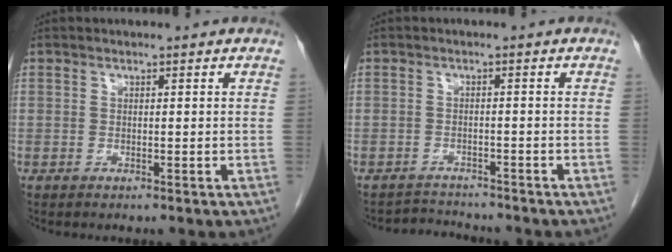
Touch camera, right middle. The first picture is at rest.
{"total": 1.8, "force": [-1.5, -0.3, -0.8], "torque": [0.011, -0.014, -0.023]}